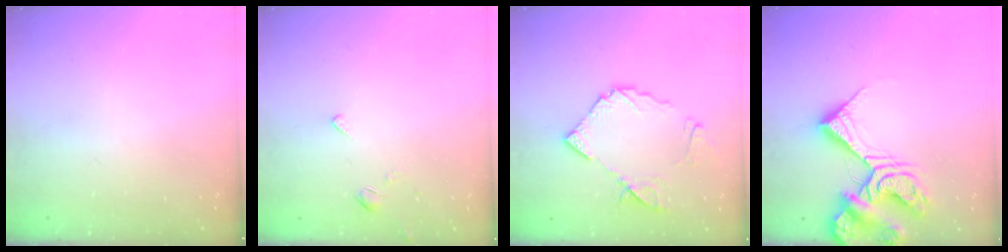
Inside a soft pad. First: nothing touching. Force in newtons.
{"total": 2.5, "press": 2.5, "slide": 0.5}
{"total": 11.1, "press": 11.0, "slide": 1.3}
{"total": 13.3, "press": 13.2, "slide": 1.5}